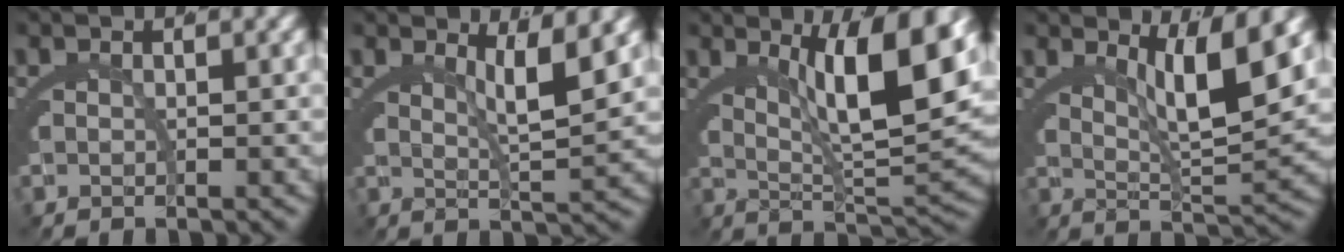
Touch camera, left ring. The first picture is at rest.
{"total": 3.6, "force": [2.1, -0.2, 2.9], "torque": [-0.039, -0.010, 0.040]}
{"total": 9.4, "force": [3.1, 2.2, 8.6], "torque": [-0.124, 0.002, 0.054]}
{"total": 6.1, "force": [2.8, 0.8, 5.3], "torque": [-0.080, -0.007, 0.049]}